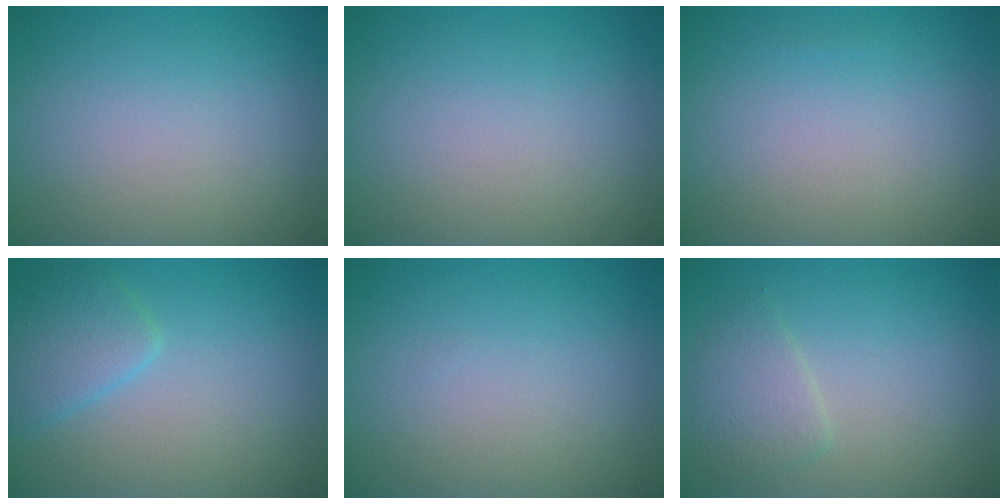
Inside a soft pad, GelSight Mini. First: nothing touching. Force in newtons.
{"total": 0.0}
{"total": 0.0}
{"total": 2.8, "press": 2.8, "slide": 0.1}
{"total": 0.0}
{"total": 2.3, "press": 2.3, "slide": 0.1}